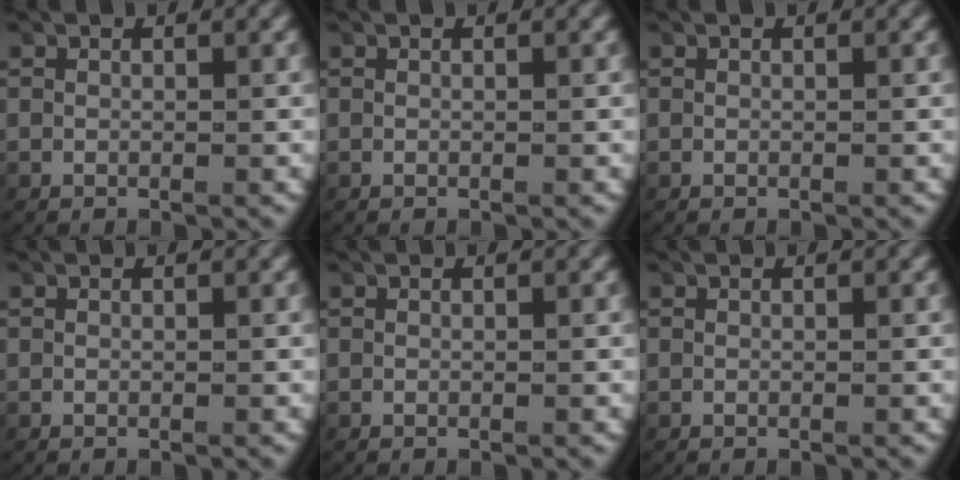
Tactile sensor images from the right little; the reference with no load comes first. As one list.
[{"total": 0.0}, {"total": 0.0}, {"total": 0.0}, {"total": 0.0}, {"total": 0.0}]